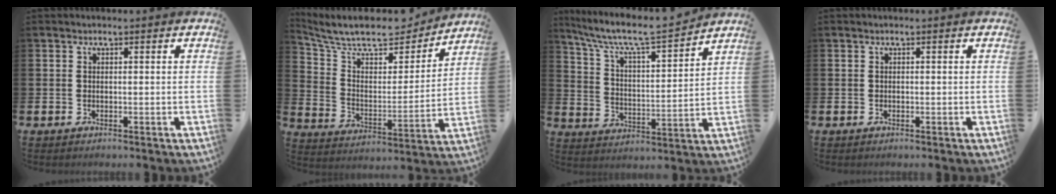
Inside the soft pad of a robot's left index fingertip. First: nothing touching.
{"total": 10.6, "force": [9.4, 3.3, 3.6], "torque": [-0.107, -0.068, 0.161]}
{"total": 8.4, "force": [7.4, 1.3, 3.7], "torque": [-0.109, -0.051, 0.122]}
{"total": 0.0}